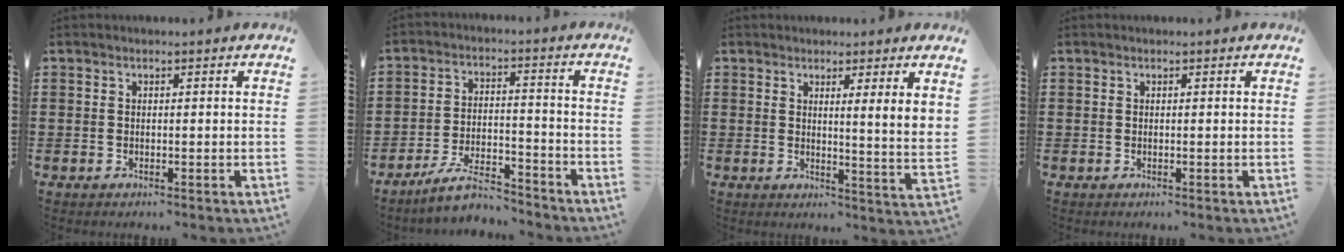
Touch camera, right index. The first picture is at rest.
{"total": 6.8, "force": [-6.1, 0.9, 2.8], "torque": [-0.062, 0.005, -0.118]}
{"total": 3.6, "force": [2.7, -1.0, 2.3], "torque": [-0.045, -0.016, 0.043]}
{"total": 0.0}